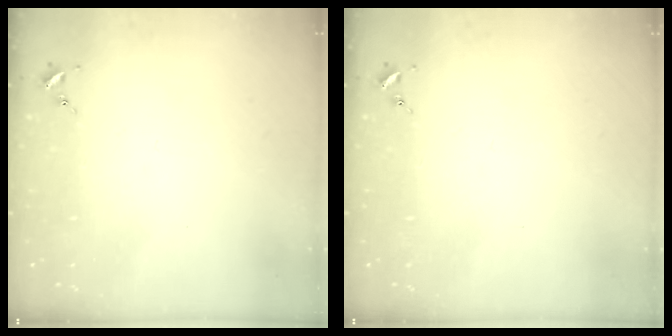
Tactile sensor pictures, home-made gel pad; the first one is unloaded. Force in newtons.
{"total": 0.0}